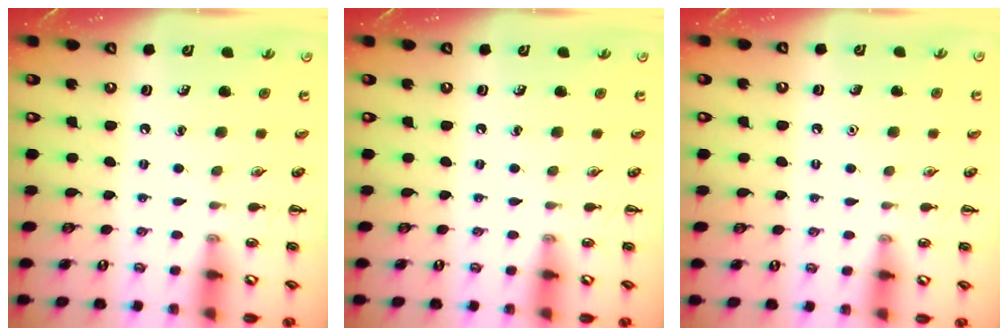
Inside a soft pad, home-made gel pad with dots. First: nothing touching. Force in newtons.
{"total": 0.0}
{"total": 1.6, "press": 1.6, "slide": 0.1}